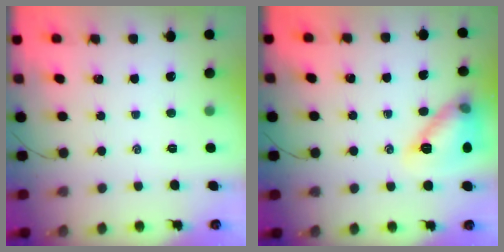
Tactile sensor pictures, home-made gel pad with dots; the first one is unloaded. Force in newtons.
{"total": 12.9, "press": 12.9, "slide": 0.3}